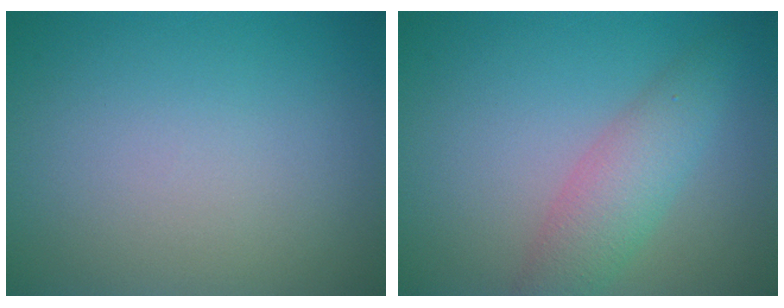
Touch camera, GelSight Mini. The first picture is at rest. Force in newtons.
{"total": 3.8, "press": 3.8, "slide": 0.1}